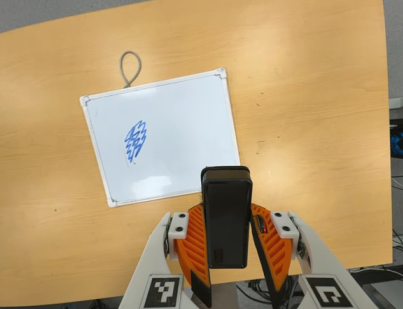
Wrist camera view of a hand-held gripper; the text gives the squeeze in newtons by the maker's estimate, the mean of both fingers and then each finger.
{"total": 6.1, "left": 5.2, "right": 7.0}